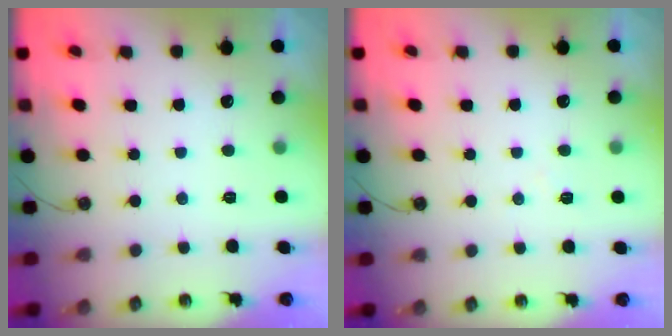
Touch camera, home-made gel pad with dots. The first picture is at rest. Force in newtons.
{"total": 4.7, "press": 4.7, "slide": 0.7}